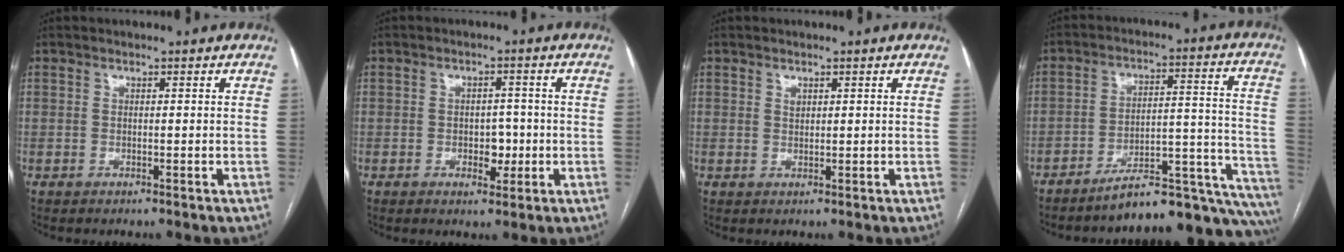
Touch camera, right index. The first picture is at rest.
{"total": 3.9, "force": [-1.0, 2.4, 2.9], "torque": [-0.035, 0.007, -0.008]}
{"total": 1.0, "force": [0.5, 0.8, 0.5], "torque": [-0.008, -0.002, 0.009]}
{"total": 20.6, "force": [-18.0, 3.1, 9.4], "torque": [-0.043, 0.059, -0.246]}